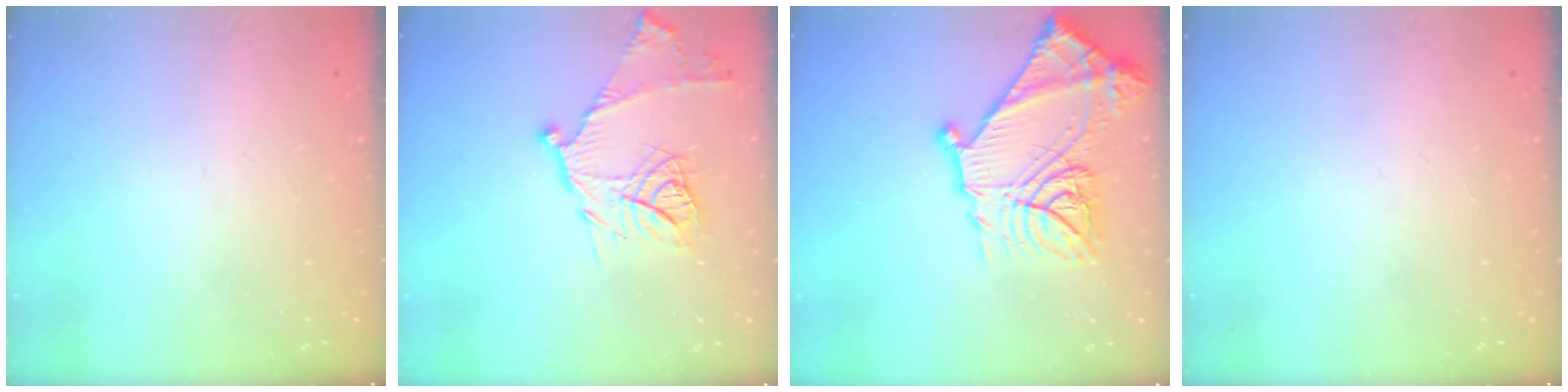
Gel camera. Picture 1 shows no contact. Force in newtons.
{"total": 15.0, "press": 14.9, "slide": 1.2}
{"total": 23.5, "press": 23.4, "slide": 1.6}
{"total": 0.0}